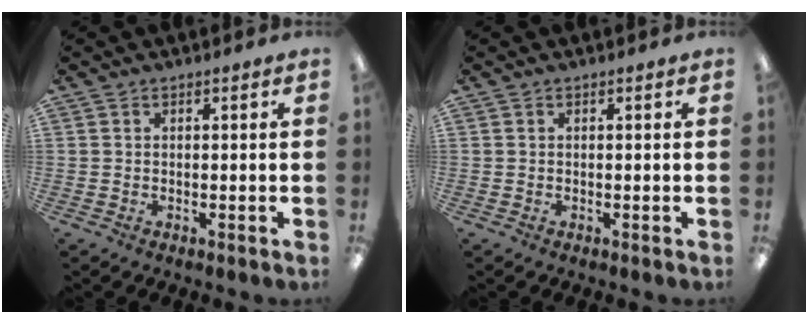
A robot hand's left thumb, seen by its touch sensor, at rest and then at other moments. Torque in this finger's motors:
{"motor_torque": [-0.09, 0.09, -0.24, 0.24, 0.00]}